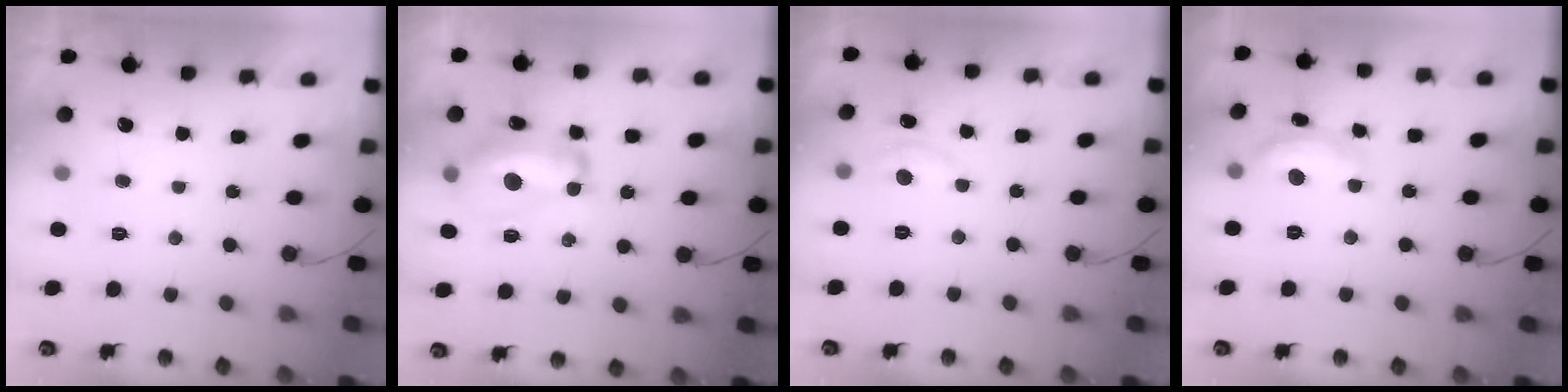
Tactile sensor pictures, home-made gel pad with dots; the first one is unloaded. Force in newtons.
{"total": 14.3, "press": 14.2, "slide": 1.3}
{"total": 6.7, "press": 6.6, "slide": 1.0}
{"total": 11.3, "press": 11.3, "slide": 0.6}